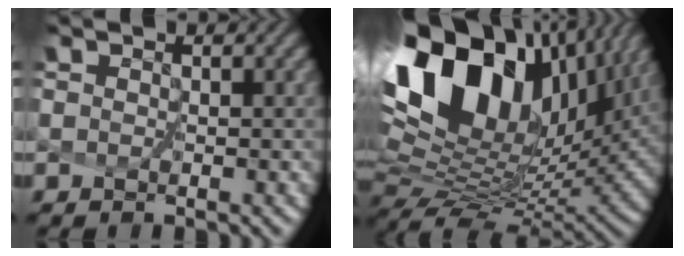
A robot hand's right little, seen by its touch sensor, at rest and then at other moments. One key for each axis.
{"total": 16.9, "fx": 8.2, "fy": 8.4, "fz": 12.2, "tx": -0.246, "ty": 0.042, "tz": 0.142}